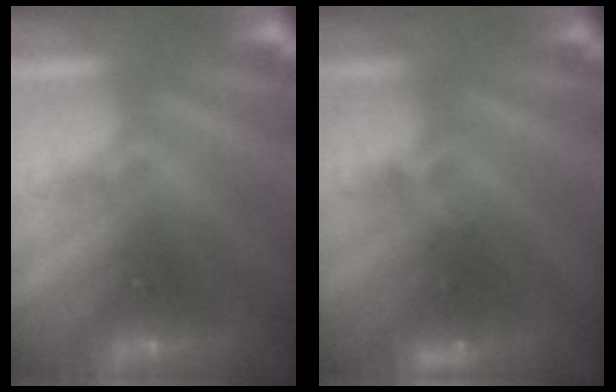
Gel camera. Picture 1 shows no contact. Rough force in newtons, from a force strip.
{"total": 2.2}